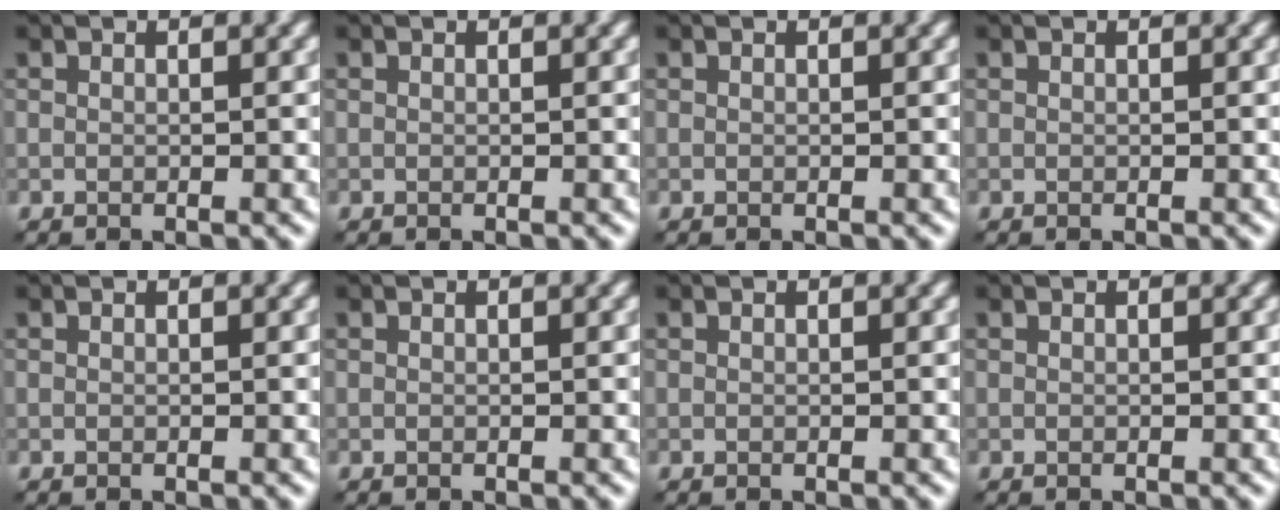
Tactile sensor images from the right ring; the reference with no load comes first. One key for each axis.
{"total": 0.0}
{"total": 0.0}
{"total": 0.0}
{"total": 0.0}
{"total": 0.0}
{"total": 0.0}
{"total": 0.0}